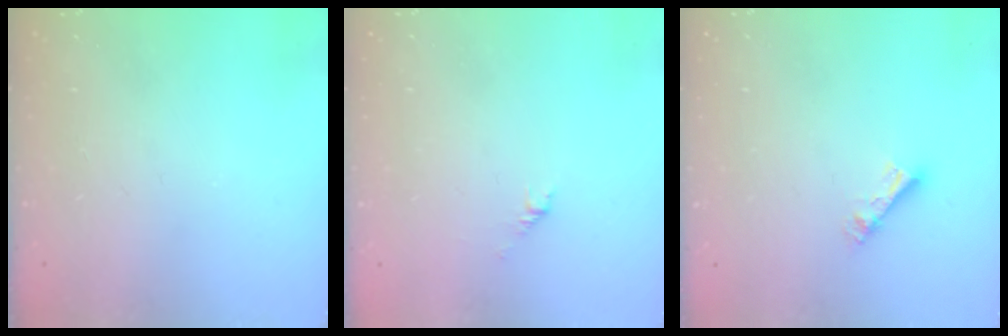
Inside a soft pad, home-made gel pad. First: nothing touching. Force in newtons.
{"total": 1.5, "press": 1.4, "slide": 0.5}
{"total": 4.4, "press": 4.4, "slide": 0.2}